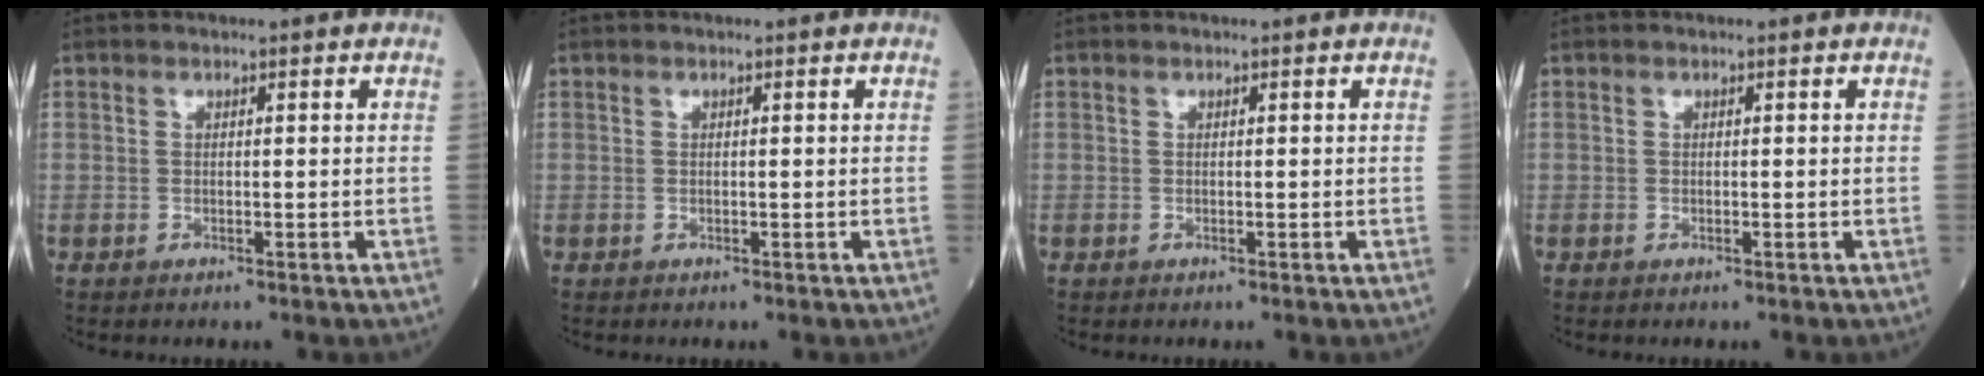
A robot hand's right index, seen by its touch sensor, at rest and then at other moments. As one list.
[{"total": 0.0}, {"total": 0.0}, {"total": 0.0}]